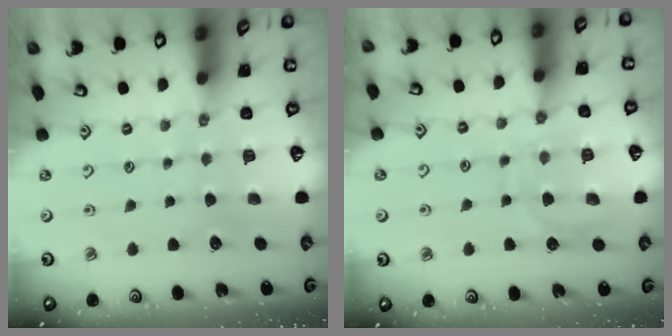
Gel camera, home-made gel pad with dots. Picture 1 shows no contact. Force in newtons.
{"total": 11.3, "press": 11.3, "slide": 1.0}